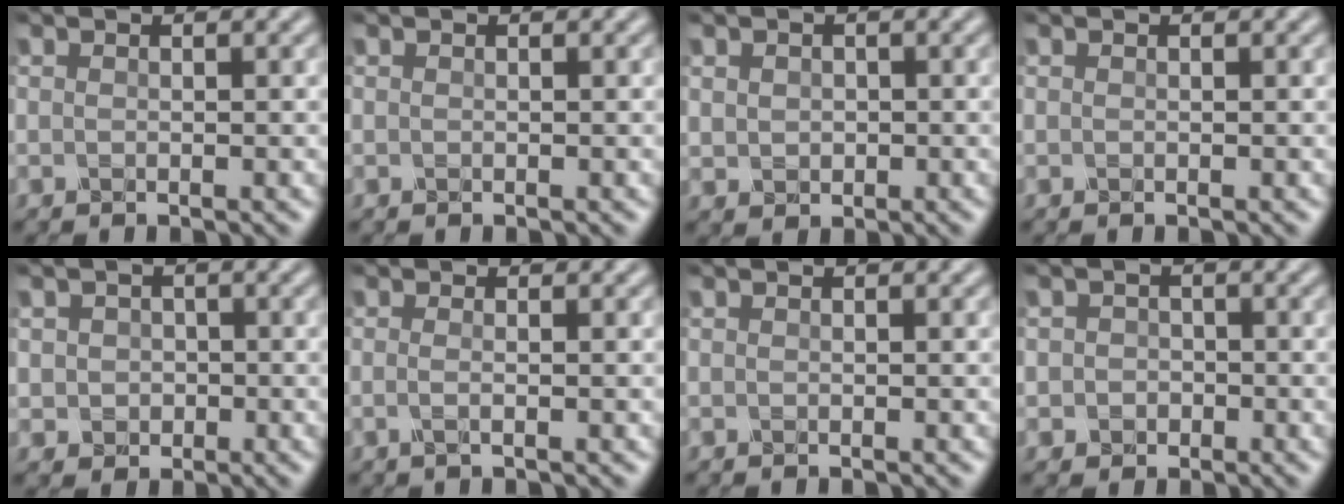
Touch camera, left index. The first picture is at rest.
{"total": 0.0}
{"total": 1.2, "force": [0.2, 1.1, 0.3], "torque": [-0.005, 0.001, 0.002]}
{"total": 0.0}
{"total": 2.1, "force": [0.2, 2.0, 0.6], "torque": [0.005, 0.004, -0.006]}
{"total": 1.6, "force": [0.0, 0.8, 1.4], "torque": [-0.016, -0.002, -0.016]}
{"total": 0.0}
{"total": 1.9, "force": [-0.2, 1.8, 0.3], "torque": [0.015, 0.008, -0.021]}